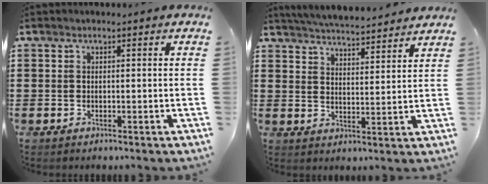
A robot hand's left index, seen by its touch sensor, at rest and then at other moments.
{"total": 4.9, "force": [4.8, -0.3, 0.8], "torque": [-0.035, -0.029, 0.084]}